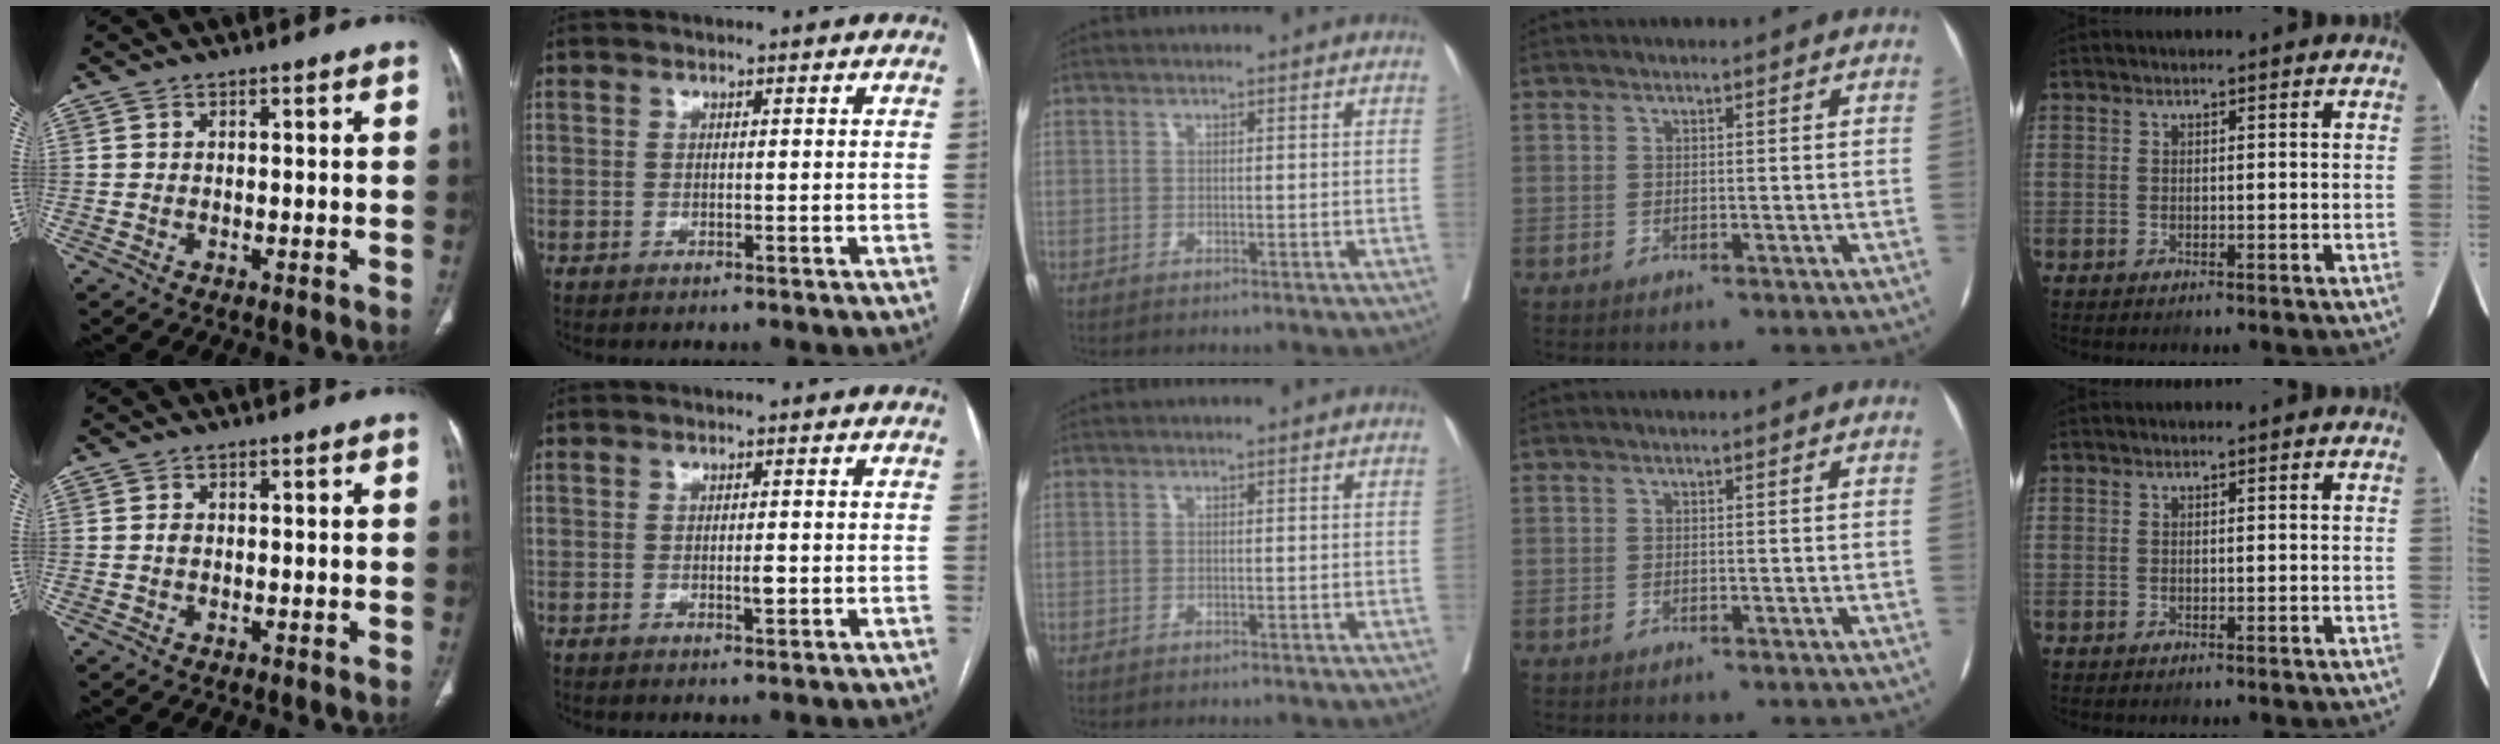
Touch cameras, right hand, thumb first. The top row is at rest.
{"thumb": {"total": 0.8, "force": [0.0, 0.6, 0.5], "torque": [-0.010, 0.001, -0.002]}, "index": {"total": 1.4, "force": [-0.3, 0.3, 1.3], "torque": [-0.024, -0.002, -0.004]}}